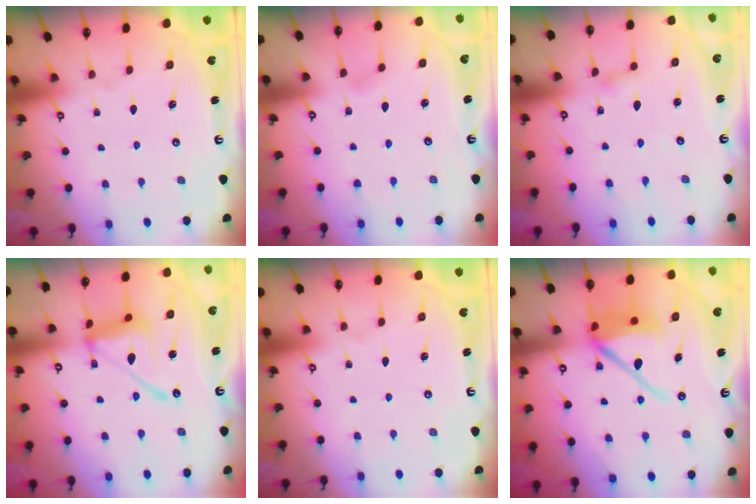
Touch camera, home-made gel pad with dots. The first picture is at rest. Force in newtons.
{"total": 2.5, "press": 2.5, "slide": 0.4}
{"total": 2.0, "press": 2.0, "slide": 0.2}
{"total": 14.3, "press": 14.2, "slide": 1.3}
{"total": 0.0}
{"total": 12.4, "press": 12.3, "slide": 1.7}